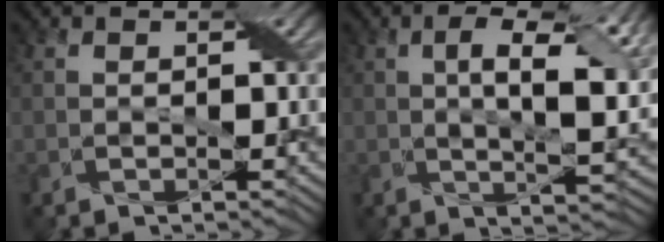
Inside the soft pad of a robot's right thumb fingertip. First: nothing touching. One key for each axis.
{"total": 9.9, "fx": 2.1, "fy": 3.9, "fz": 8.8, "tx": -0.146, "ty": -0.002, "tz": 0.037}